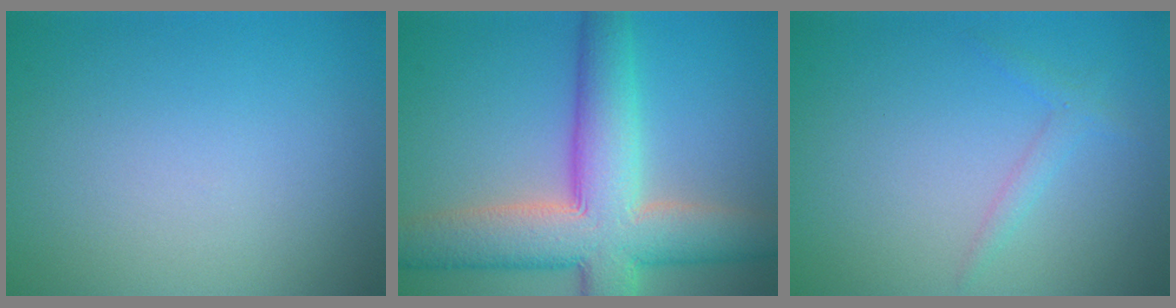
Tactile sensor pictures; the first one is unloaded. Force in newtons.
{"total": 10.1, "press": 10.1, "slide": 0.6}
{"total": 1.2, "press": 1.2, "slide": 0.1}